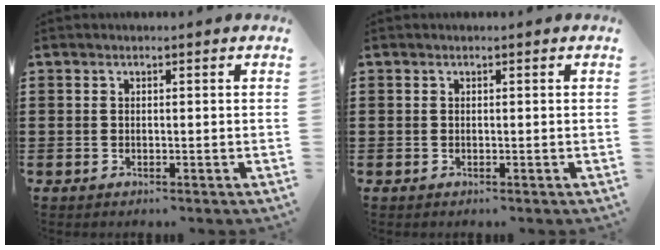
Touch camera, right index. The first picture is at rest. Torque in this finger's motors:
{"motor_torque": [0.00, 0.00, 0.00, 0.00]}